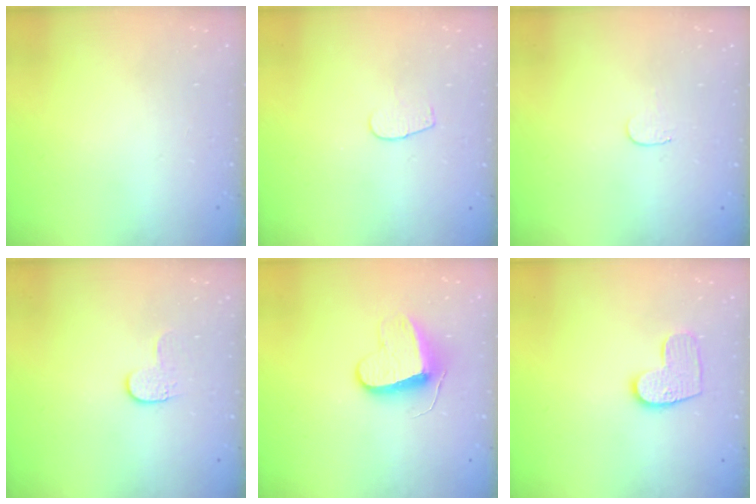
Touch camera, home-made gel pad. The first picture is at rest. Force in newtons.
{"total": 3.2, "press": 3.2, "slide": 0.3}
{"total": 3.4, "press": 3.4, "slide": 0.4}
{"total": 4.6, "press": 4.6, "slide": 0.5}
{"total": 9.6, "press": 9.5, "slide": 0.6}
{"total": 9.3, "press": 9.3, "slide": 0.4}